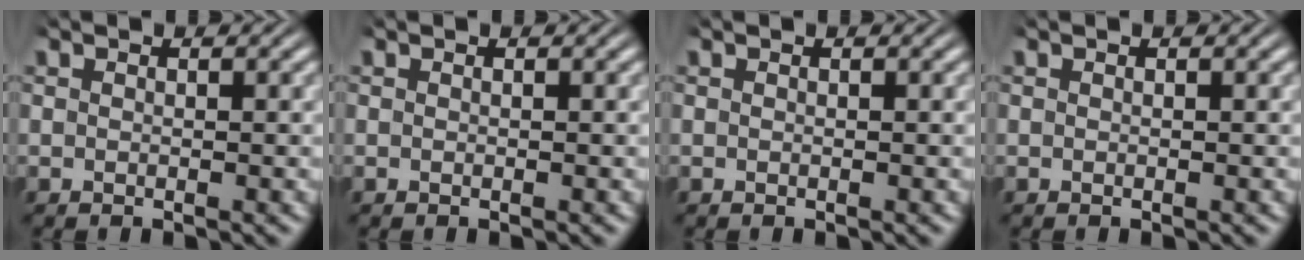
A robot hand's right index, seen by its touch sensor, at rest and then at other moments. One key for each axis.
{"total": 0.0}
{"total": 0.0}
{"total": 0.0}